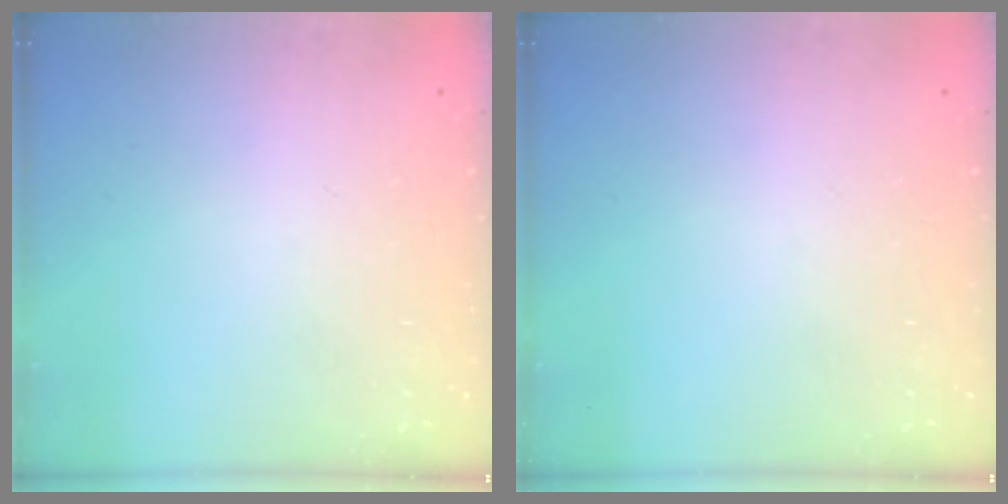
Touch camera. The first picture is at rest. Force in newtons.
{"total": 0.0}